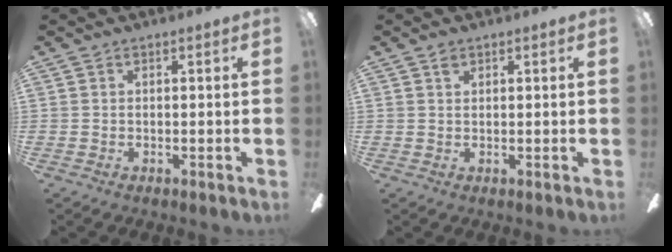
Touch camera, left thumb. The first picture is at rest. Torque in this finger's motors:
{"motor_torque": [0.23, -0.19, 0.52, -0.14, 0.00]}